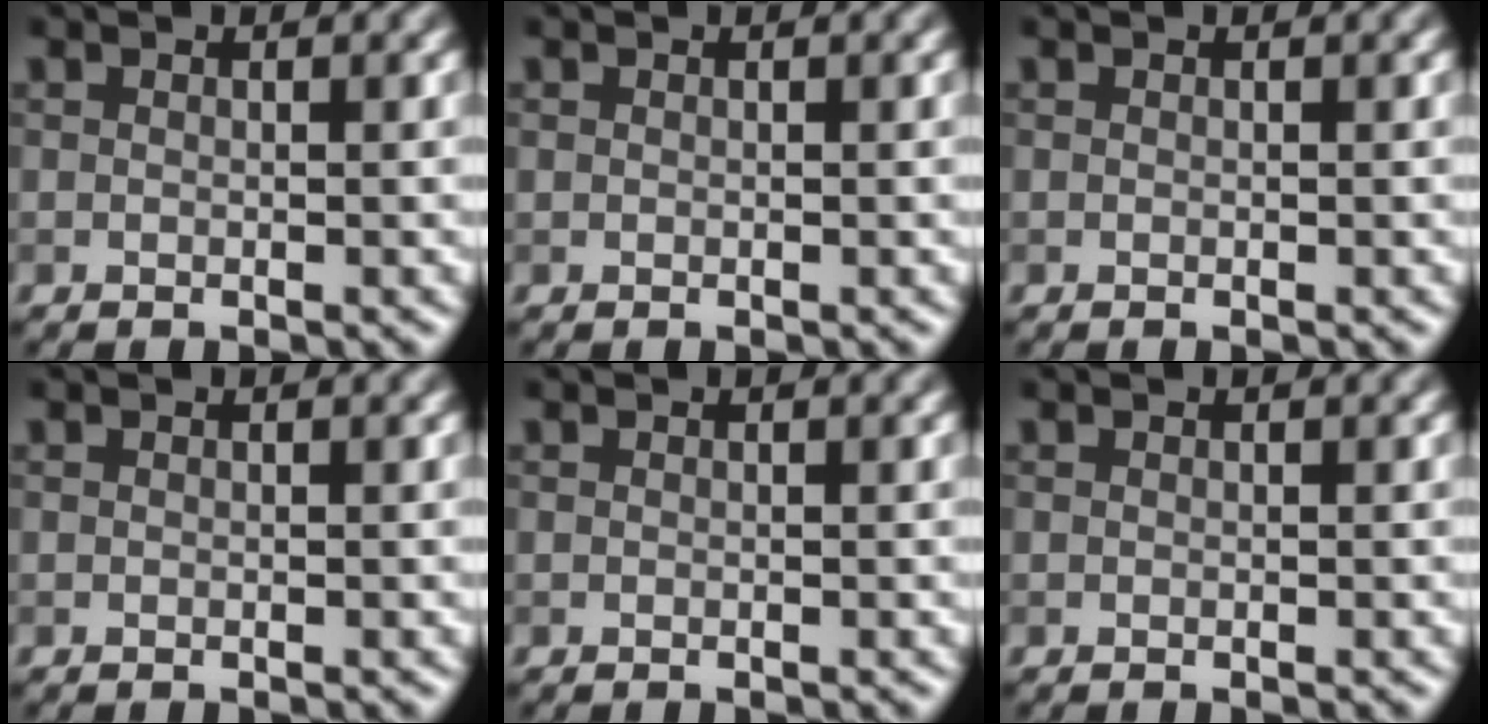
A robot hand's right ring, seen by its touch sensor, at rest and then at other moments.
{"total": 0.0}
{"total": 0.0}
{"total": 0.0}
{"total": 0.0}
{"total": 0.0}